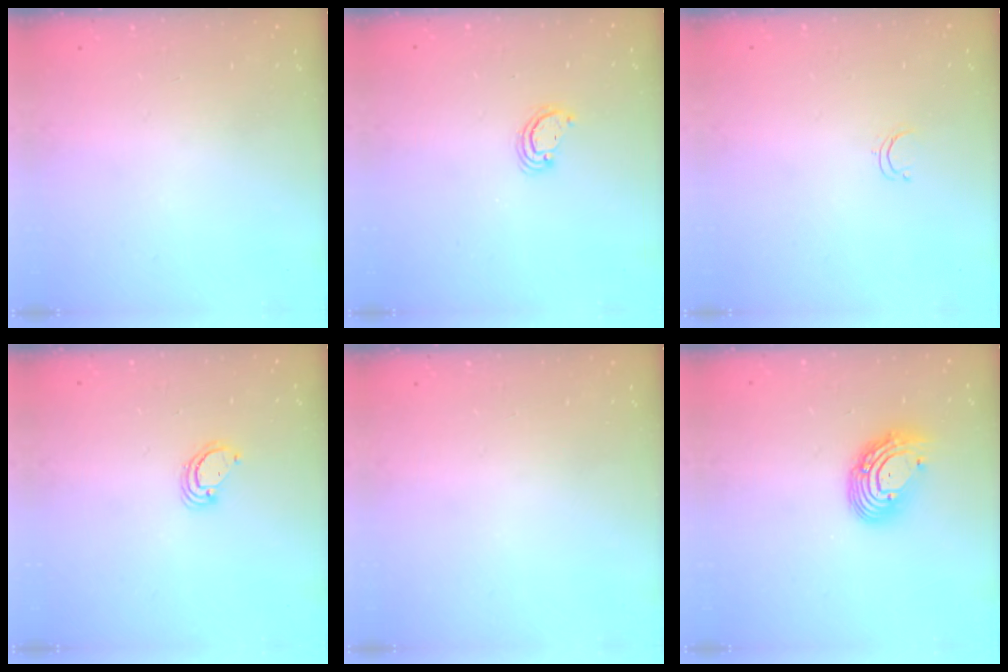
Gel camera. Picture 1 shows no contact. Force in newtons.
{"total": 3.0, "press": 2.9, "slide": 0.3}
{"total": 2.4, "press": 2.4, "slide": 0.2}
{"total": 3.9, "press": 3.9, "slide": 0.3}
{"total": 0.0}
{"total": 10.8, "press": 10.8, "slide": 1.0}